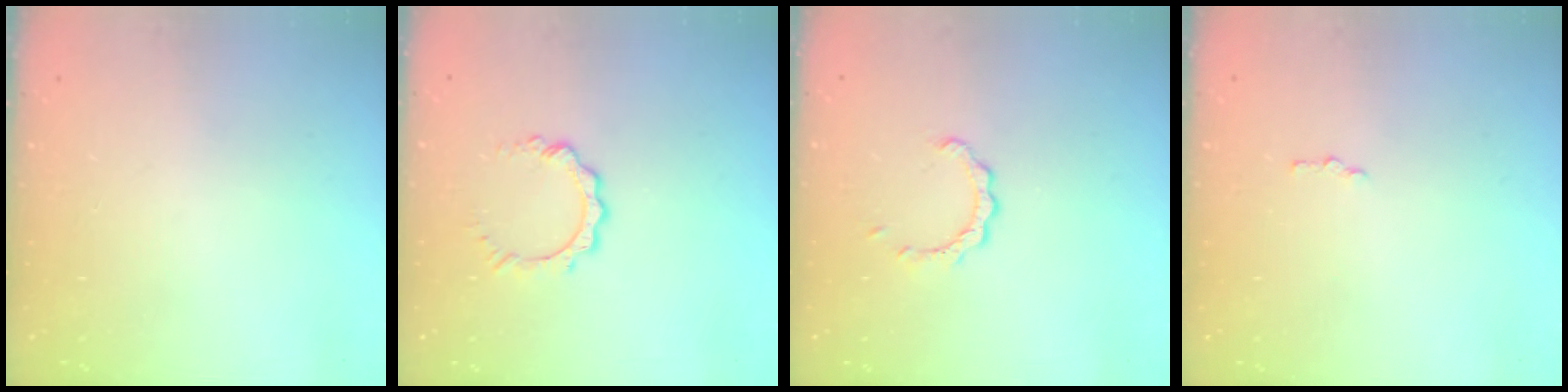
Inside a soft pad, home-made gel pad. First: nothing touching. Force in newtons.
{"total": 5.9, "press": 5.9, "slide": 0.5}
{"total": 2.7, "press": 2.7, "slide": 0.3}
{"total": 1.5, "press": 1.4, "slide": 0.3}